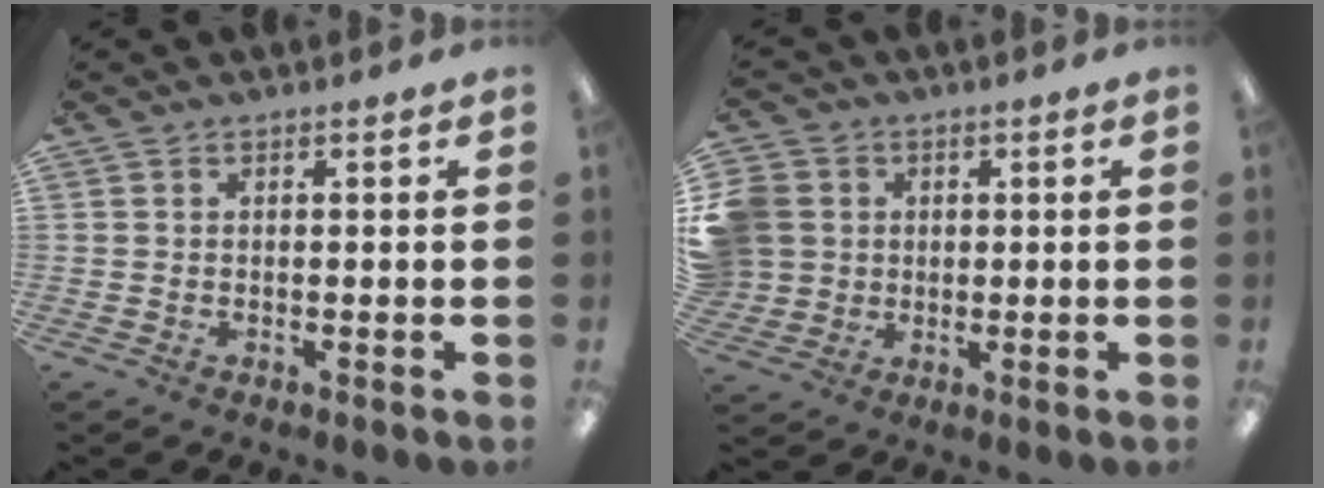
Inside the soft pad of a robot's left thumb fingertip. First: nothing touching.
{"total": 8.4, "force": [1.5, 8.0, 1.9], "torque": [-0.062, 0.013, 0.038]}